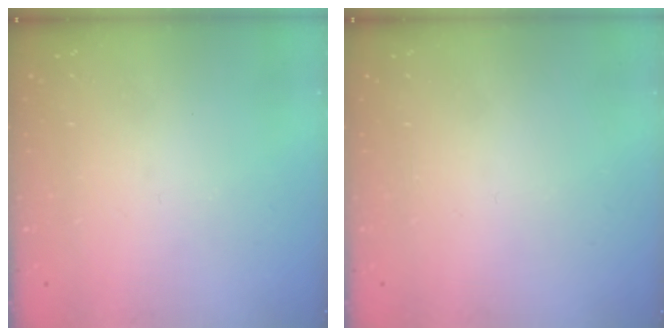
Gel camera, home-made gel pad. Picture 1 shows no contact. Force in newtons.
{"total": 1.7, "press": 1.7, "slide": 0.1}